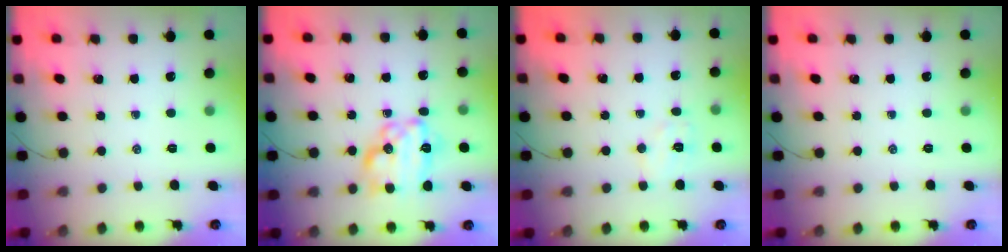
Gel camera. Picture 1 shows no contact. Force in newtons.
{"total": 16.2, "press": 16.2, "slide": 1.1}
{"total": 6.1, "press": 6.0, "slide": 1.0}
{"total": 0.0}